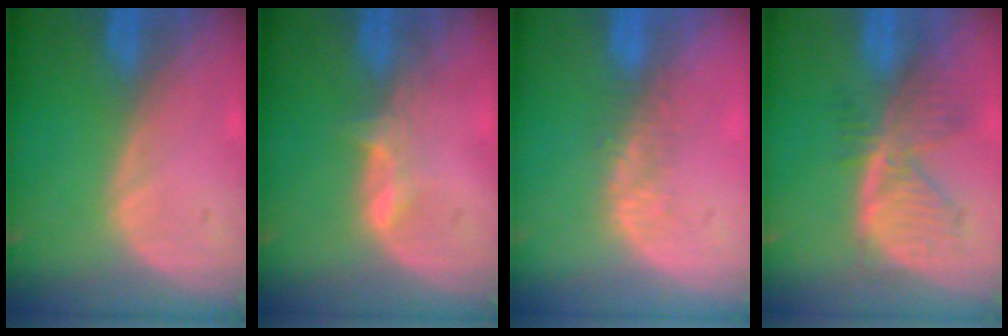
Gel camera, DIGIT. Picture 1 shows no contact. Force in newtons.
{"total": 2.3, "press": 2.3, "slide": 0.4}
{"total": 2.9, "press": 2.3, "slide": 1.8}
{"total": 7.8, "press": 6.8, "slide": 3.7}